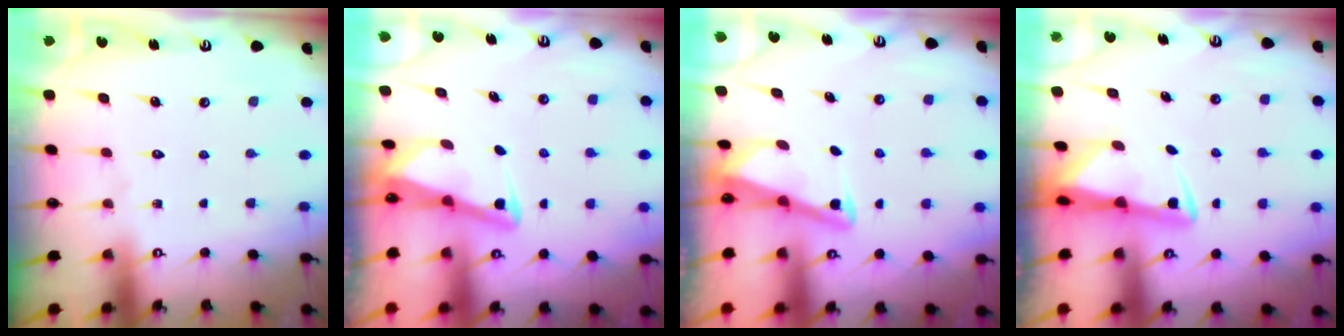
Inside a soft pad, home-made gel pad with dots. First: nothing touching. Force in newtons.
{"total": 2.8, "press": 2.8, "slide": 0.4}
{"total": 2.9, "press": 2.9, "slide": 0.4}
{"total": 2.8, "press": 2.8, "slide": 0.4}